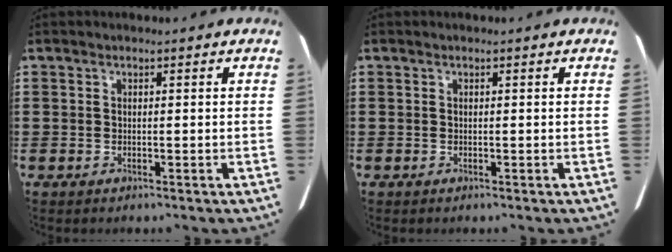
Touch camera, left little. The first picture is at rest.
{"total": 0.0}